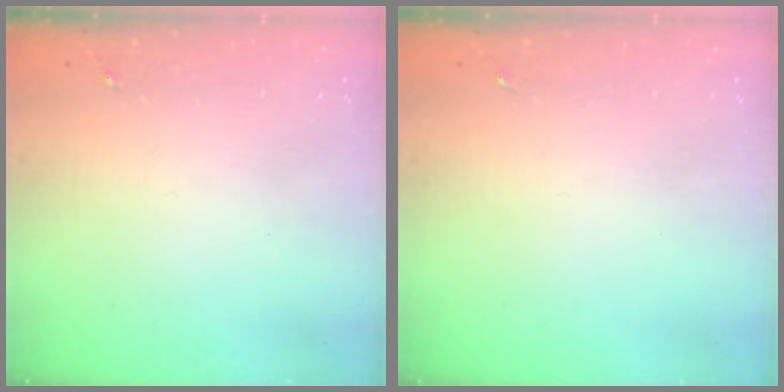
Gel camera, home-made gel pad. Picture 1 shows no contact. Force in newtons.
{"total": 0.0}